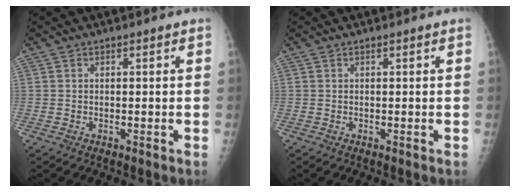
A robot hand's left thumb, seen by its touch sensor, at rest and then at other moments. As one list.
[{"total": 0.0}]